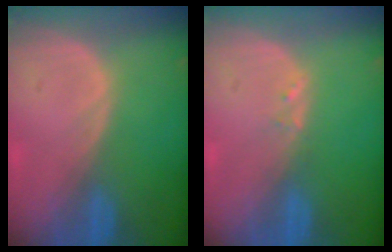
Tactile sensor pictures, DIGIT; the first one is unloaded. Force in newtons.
{"total": 1.0, "press": 1.0, "slide": 0.2}